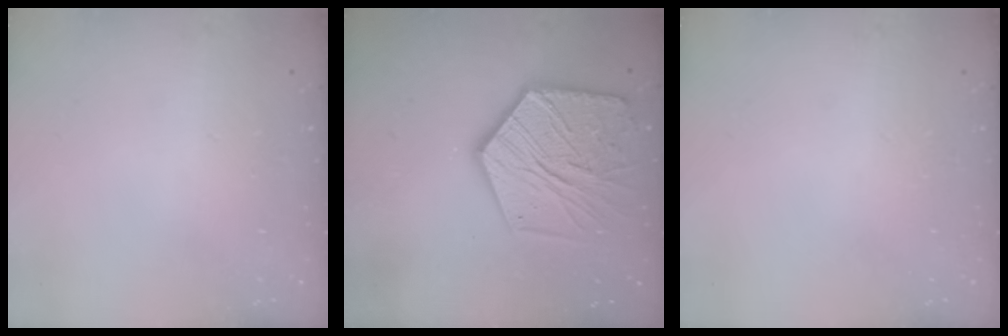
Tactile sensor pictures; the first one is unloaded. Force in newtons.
{"total": 19.6, "press": 19.6, "slide": 1.8}
{"total": 0.0}